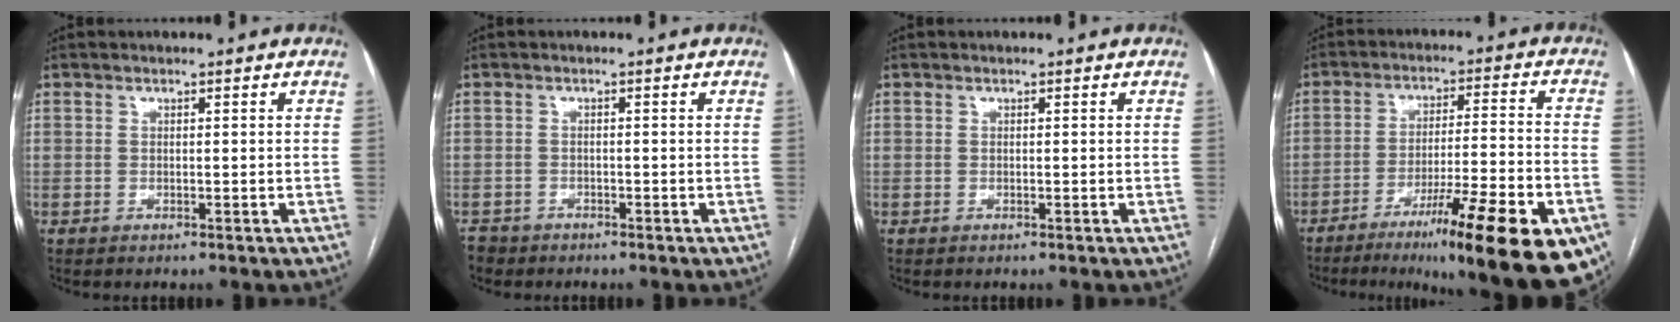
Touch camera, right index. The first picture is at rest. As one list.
[{"total": 2.6, "force": [-2.2, 1.4, -0.2], "torque": [-0.002, 0.001, -0.042]}, {"total": 0.0}, {"total": 23.4, "force": [-14.8, 2.0, 18.0], "torque": [-0.178, 0.001, -0.224]}]